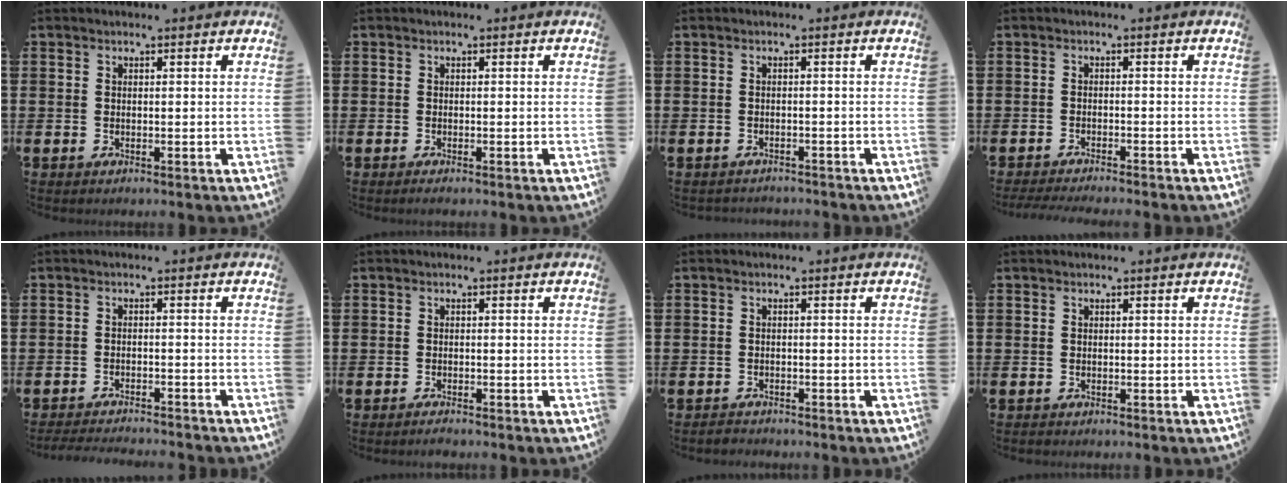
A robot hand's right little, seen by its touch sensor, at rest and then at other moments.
{"total": 0.0}
{"total": 0.9, "force": [-0.9, 0.0, -0.1], "torque": [-0.001, 0.000, -0.018]}
{"total": 1.4, "force": [-1.3, -0.1, 0.4], "torque": [-0.005, 0.002, -0.027]}
{"total": 2.2, "force": [-2.2, -0.1, 0.1], "torque": [-0.004, 0.003, -0.045]}
{"total": 0.6, "force": [-0.6, 0.1, 0.1], "torque": [0.004, -0.006, -0.014]}
{"total": 0.7, "force": [-0.7, 0.2, -0.2], "torque": [0.001, 0.002, -0.015]}
{"total": 0.0}